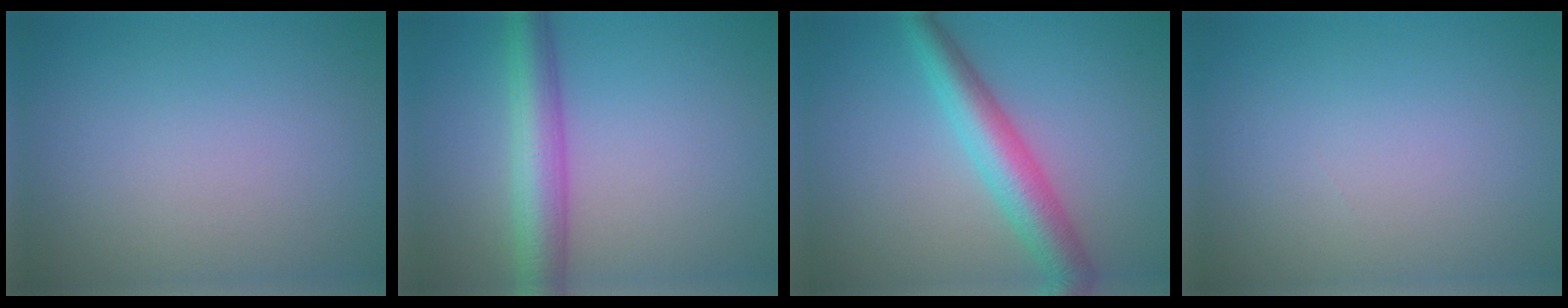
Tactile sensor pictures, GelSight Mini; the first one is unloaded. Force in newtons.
{"total": 5.5, "press": 5.5, "slide": 0.2}
{"total": 5.1, "press": 5.1, "slide": 0.1}
{"total": 0.0}